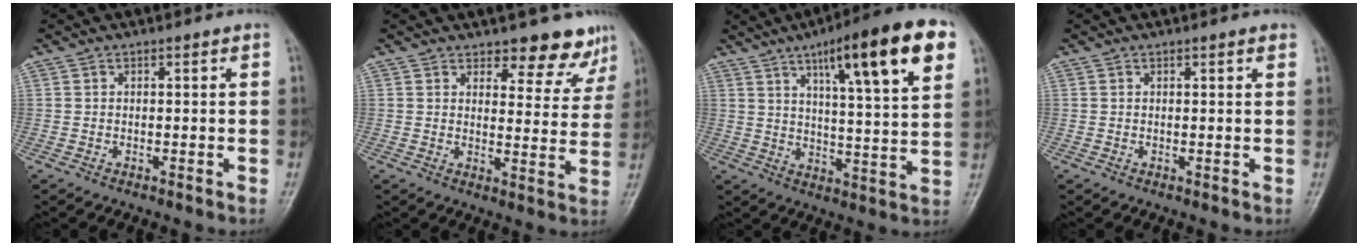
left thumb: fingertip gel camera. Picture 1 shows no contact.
{"total": 8.4, "force": [7.2, 3.4, 2.6], "torque": [0.004, -0.053, 0.082]}
{"total": 19.9, "force": [9.7, 3.9, 16.9], "torque": [-0.229, -0.018, 0.142]}
{"total": 1.2, "force": [0.9, 0.2, 0.8], "torque": [-0.008, 0.000, 0.009]}